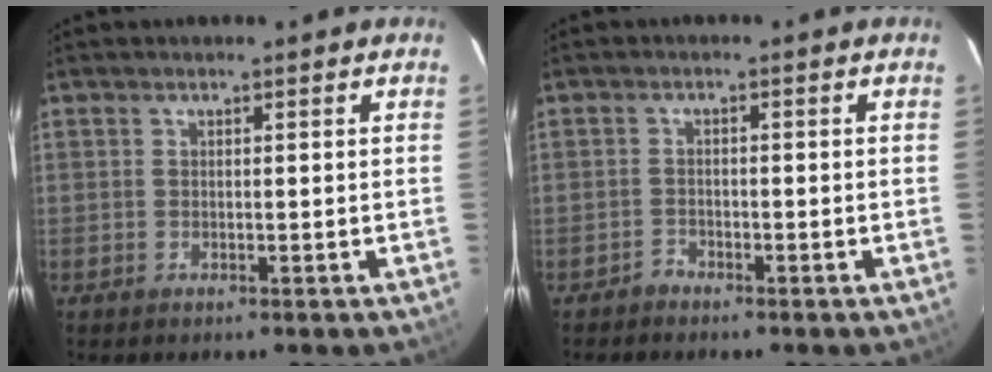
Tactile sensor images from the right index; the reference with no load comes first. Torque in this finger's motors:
{"motor_torque": [-0.03, -0.03, -0.16, -0.08]}